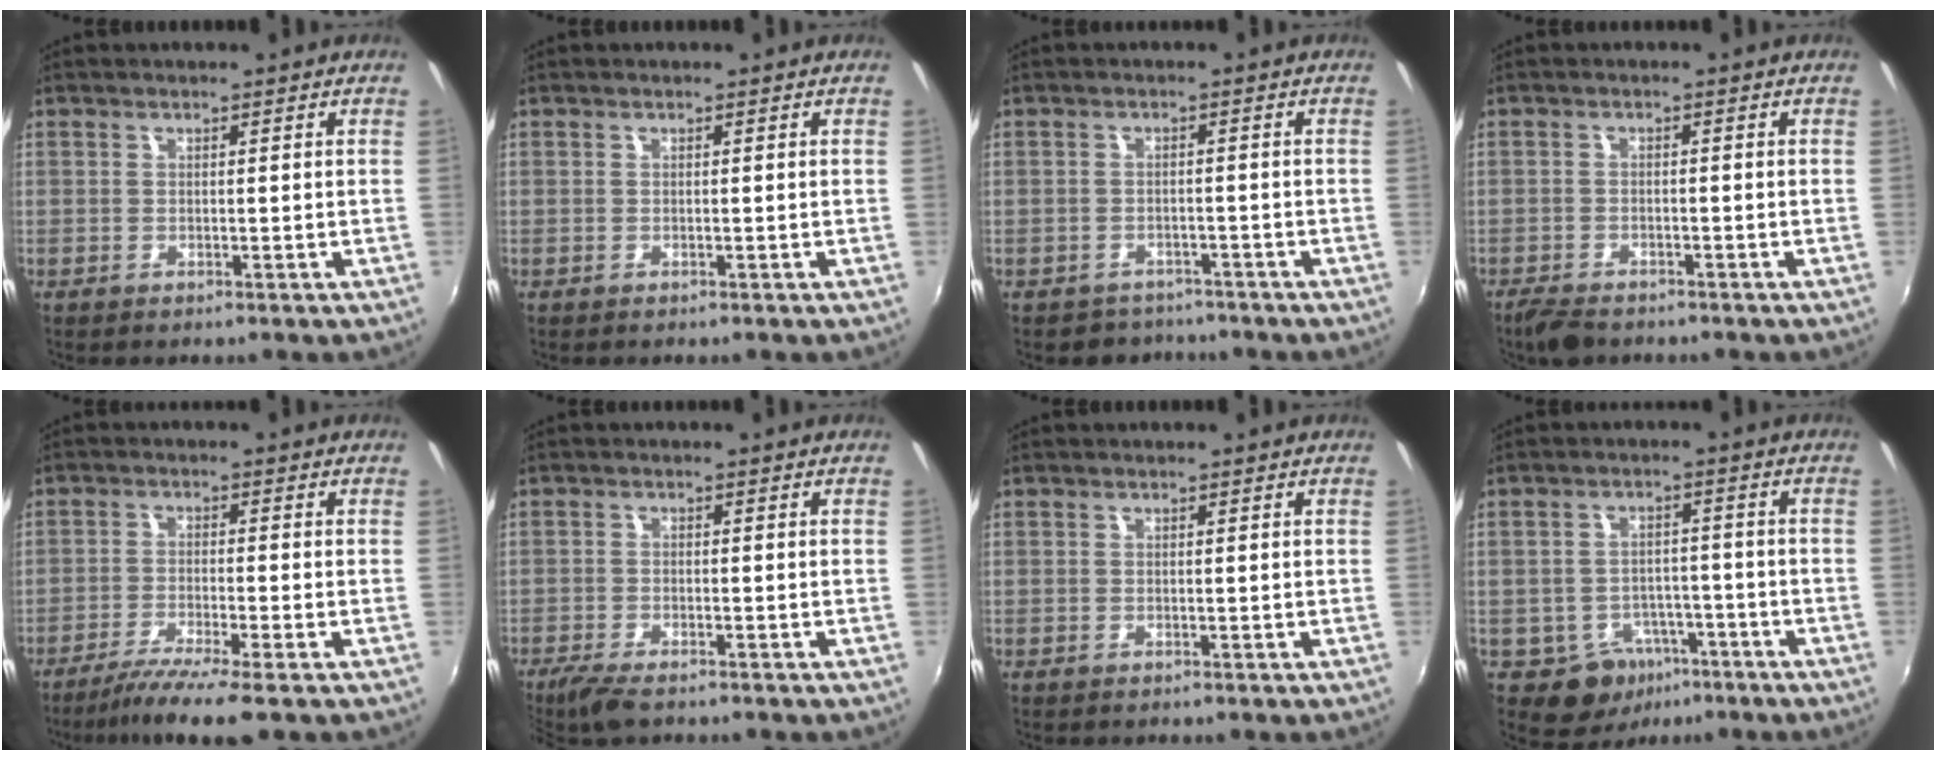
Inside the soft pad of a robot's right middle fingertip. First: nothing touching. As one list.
[{"total": 0.0}, {"total": 4.9, "force": [-4.2, 2.6, 0.3], "torque": [-0.020, -0.001, -0.062]}, {"total": 4.5, "force": [-3.8, 1.6, 1.8], "torque": [-0.052, -0.013, -0.070]}, {"total": 6.7, "force": [-5.2, -0.5, 4.3], "torque": [-0.101, -0.017, -0.093]}, {"total": 5.5, "force": [-4.4, 1.2, 3.0], "torque": [-0.080, -0.020, -0.084]}, {"total": 0.0}, {"total": 7.4, "force": [-4.4, 5.6, 1.8], "torque": [-0.038, 0.017, -0.048]}]